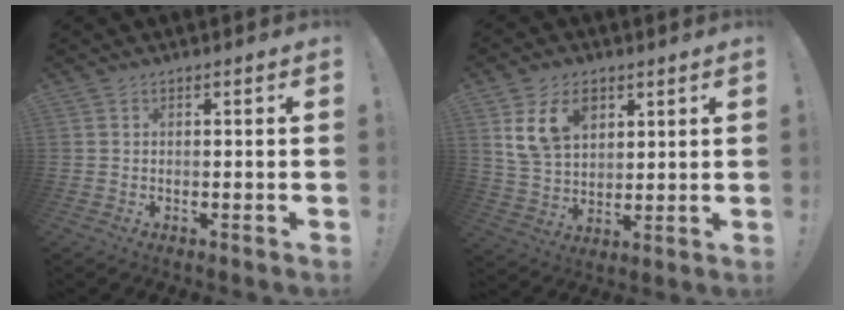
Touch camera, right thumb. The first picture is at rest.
{"total": 12.3, "force": [6.2, 8.3, 6.6], "torque": [-0.123, -0.016, 0.120]}